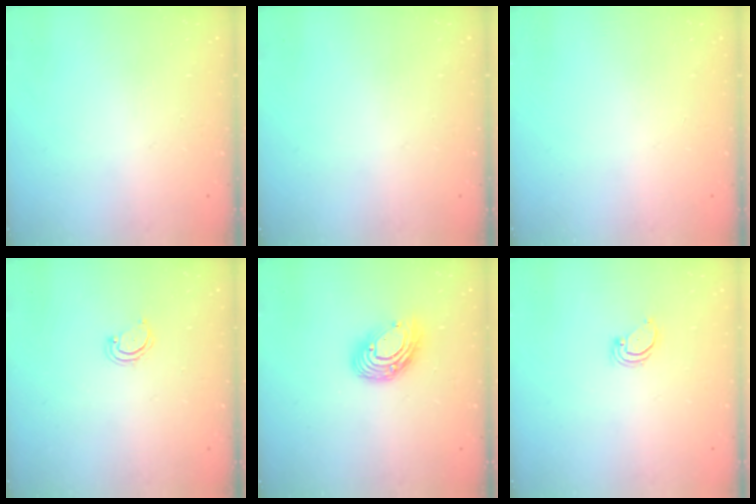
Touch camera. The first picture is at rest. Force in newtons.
{"total": 0.0}
{"total": 0.0}
{"total": 3.5, "press": 3.5, "slide": 0.3}
{"total": 11.6, "press": 11.5, "slide": 1.1}
{"total": 2.2, "press": 2.2, "slide": 0.3}